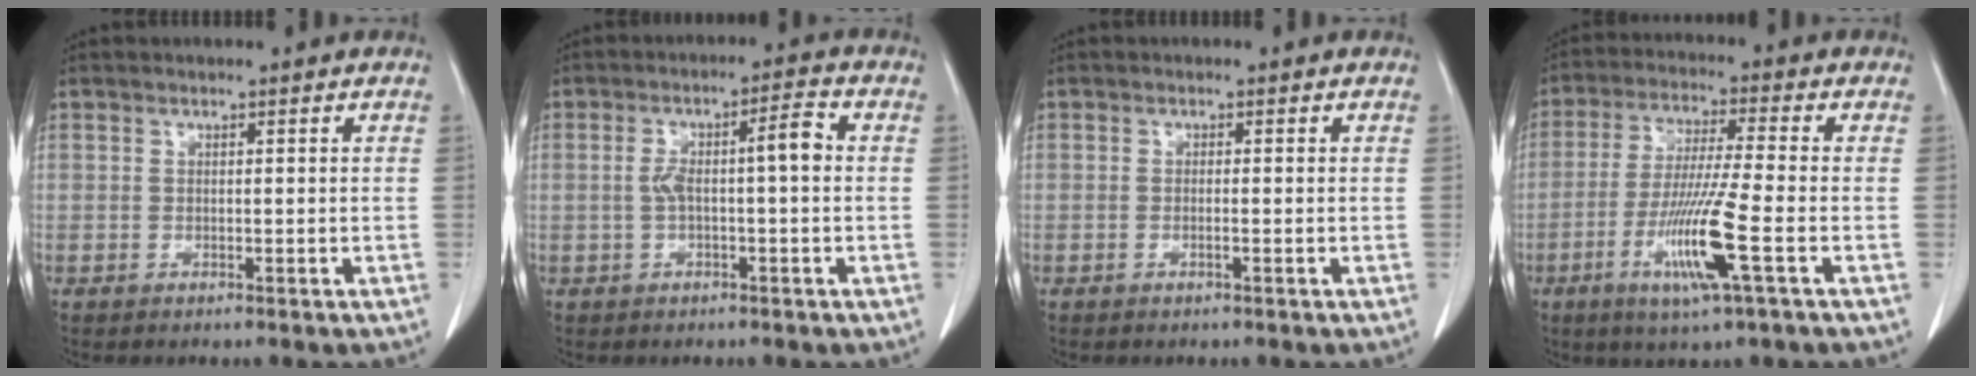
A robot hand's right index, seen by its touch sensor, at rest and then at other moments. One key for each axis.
{"total": 5.7, "fx": -0.1, "fy": 0.8, "fz": 5.6, "tx": -0.101, "ty": 0.026, "tz": 0.000}
{"total": 0.7, "fx": -0.4, "fy": -0.1, "fz": 0.6, "tx": -0.011, "ty": 0.002, "tz": -0.007}
{"total": 11.2, "fx": -4.1, "fy": -0.6, "fz": 10.4, "tx": -0.206, "ty": -0.021, "tz": -0.079}